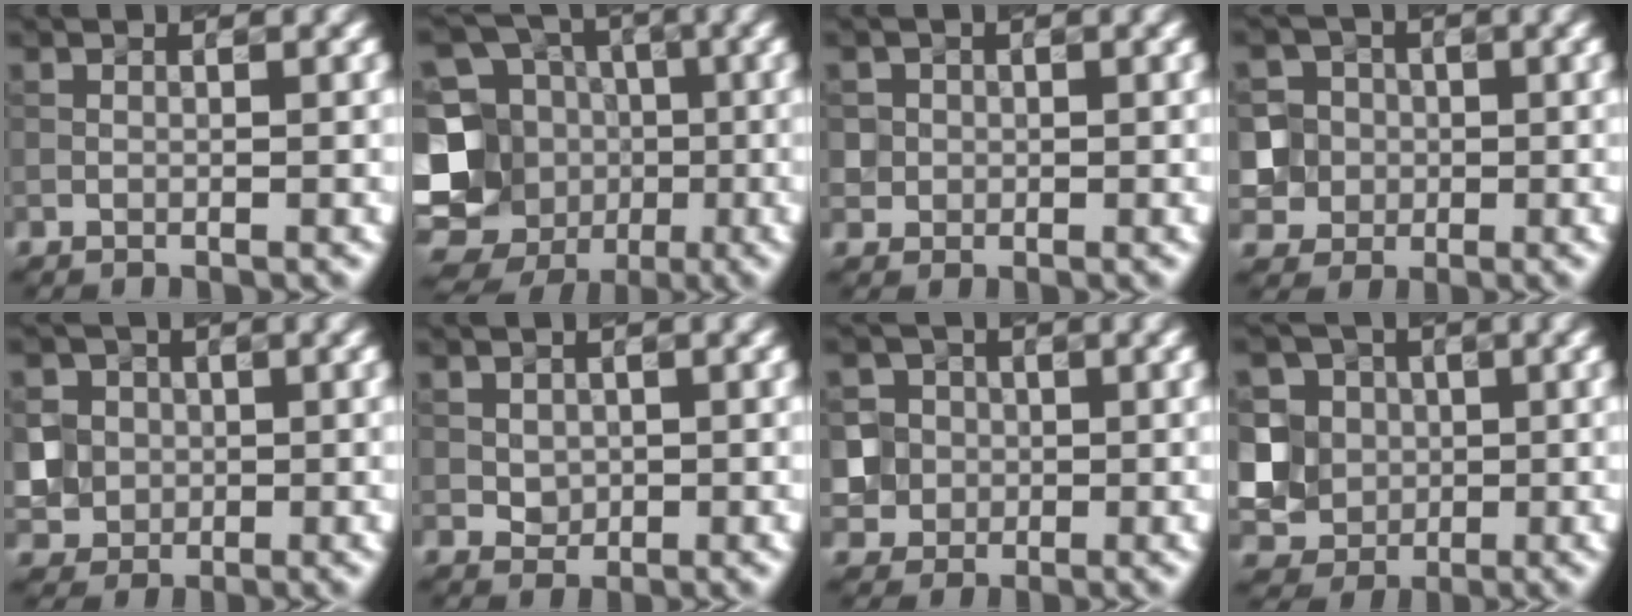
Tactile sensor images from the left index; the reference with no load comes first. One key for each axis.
{"total": 14.5, "fx": -3.6, "fy": 13.0, "fz": 5.2, "tx": -0.130, "ty": 0.008, "tz": -0.054}
{"total": 1.7, "fx": 0.3, "fy": 1.7, "fz": 0.3, "tx": 0.001, "ty": -0.004, "tz": 0.019}
{"total": 7.2, "fx": -1.3, "fy": 6.9, "fz": 1.6, "tx": -0.034, "ty": 0.011, "tz": -0.037}
{"total": 4.7, "fx": 0.2, "fy": 4.5, "fz": 1.3, "tx": -0.025, "ty": 0.013, "tz": 0.001}
{"total": 1.4, "fx": 0.2, "fy": 1.2, "fz": 0.6, "tx": -0.013, "ty": -0.003, "tz": 0.005}
{"total": 6.1, "fx": -1.0, "fy": 5.9, "fz": 1.3, "tx": -0.020, "ty": 0.013, "tz": -0.028}
{"total": 8.3, "fx": 0.5, "fy": 7.7, "fz": 3.2, "tx": -0.091, "ty": 0.033, "tz": -0.018}